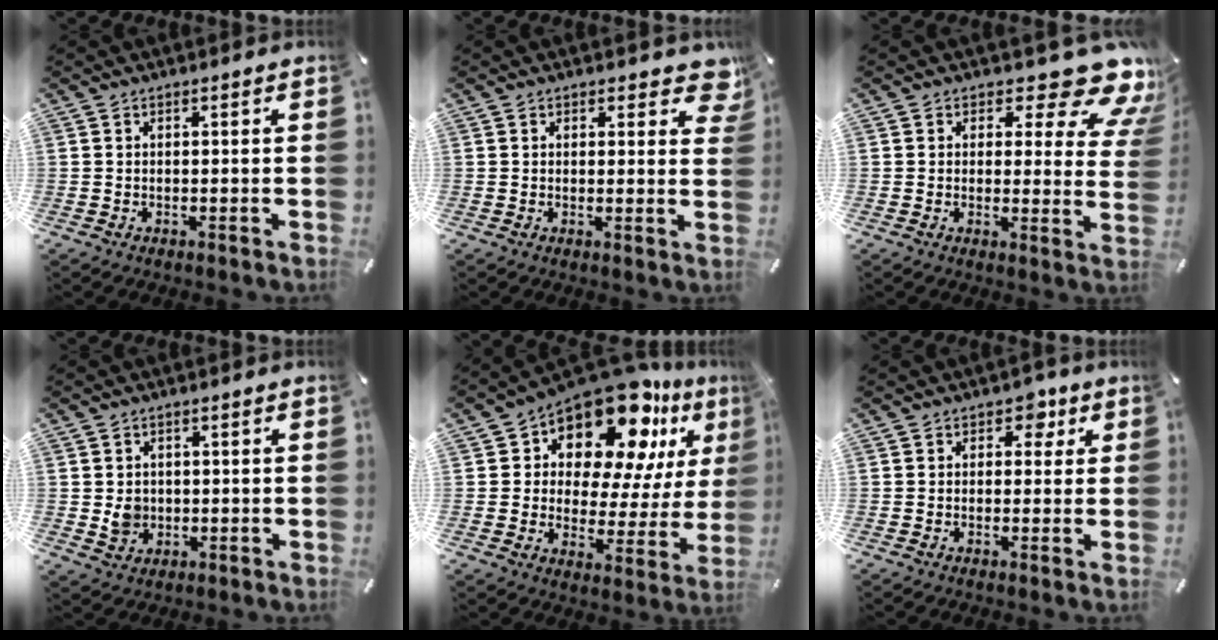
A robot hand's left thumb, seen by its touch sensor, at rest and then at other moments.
{"total": 5.0, "force": [2.9, 2.9, 2.9], "torque": [-0.014, -0.016, 0.045]}
{"total": 11.9, "force": [7.6, 4.9, 7.8], "torque": [-0.096, -0.064, 0.127]}
{"total": 4.4, "force": [-0.1, 4.1, 1.7], "torque": [-0.016, -0.006, -0.004]}
{"total": 18.3, "force": [13.2, 8.6, 9.3], "torque": [-0.148, -0.106, 0.222]}
{"total": 4.4, "force": [1.8, 3.2, 2.4], "torque": [-0.005, -0.009, 0.020]}